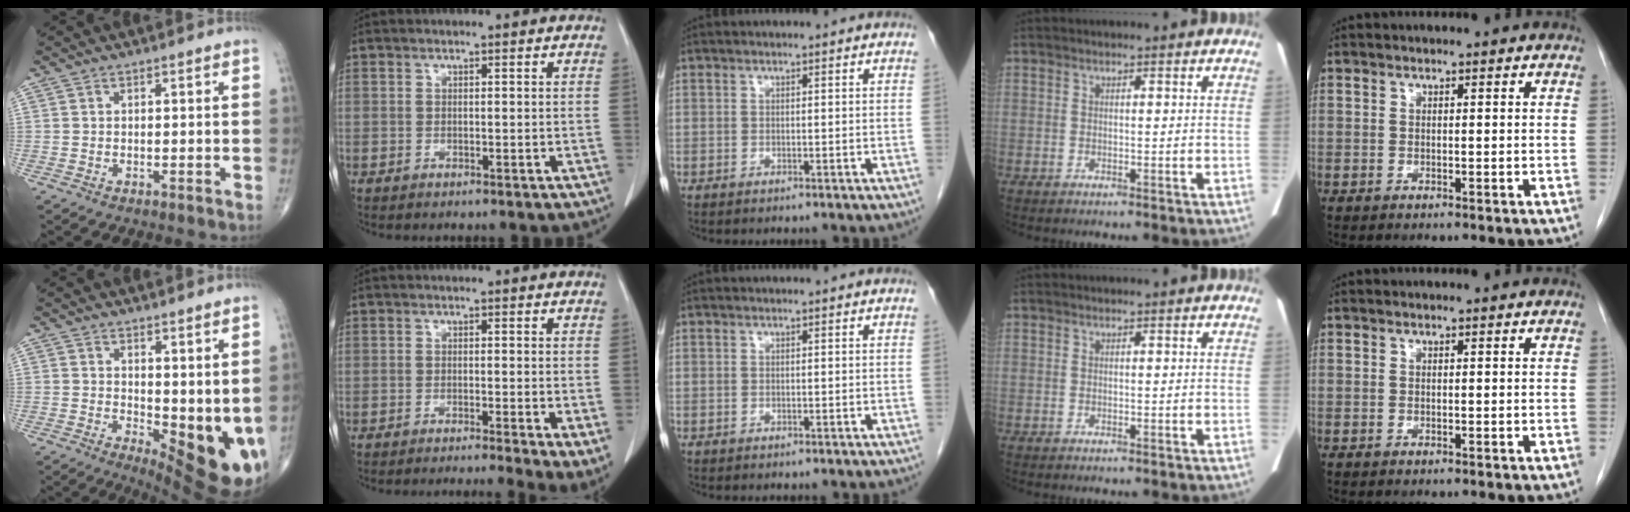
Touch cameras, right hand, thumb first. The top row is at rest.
{"thumb": {"total": 12.4, "force": [1.7, 4.9, 11.3], "torque": [-0.145, -0.038, 0.042]}, "index": {"total": 6.5, "force": [-3.9, 0.5, 5.2], "torque": [-0.055, -0.019, -0.067]}}